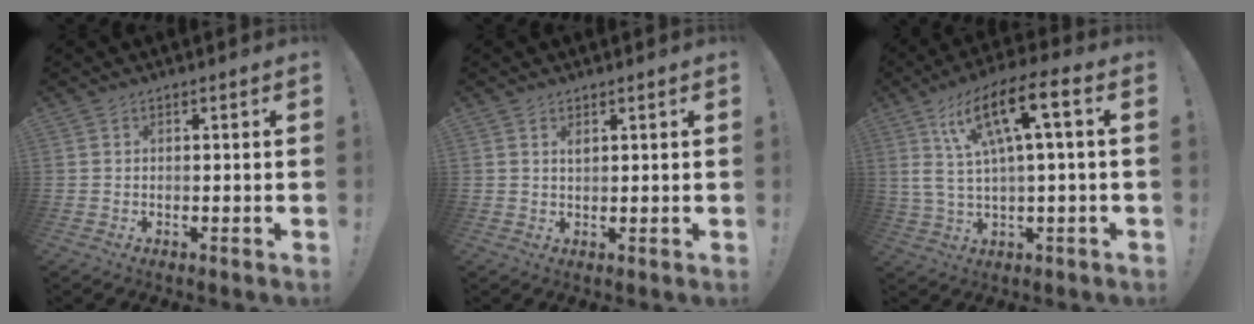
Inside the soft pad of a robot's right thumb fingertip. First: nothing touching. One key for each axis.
{"total": 1.2, "fx": 0.8, "fy": 0.4, "fz": 0.7, "tx": -0.005, "ty": -0.004, "tz": 0.013}
{"total": 15.1, "fx": 4.8, "fy": 3.1, "fz": 14.0, "tx": -0.253, "ty": -0.014, "tz": 0.066}